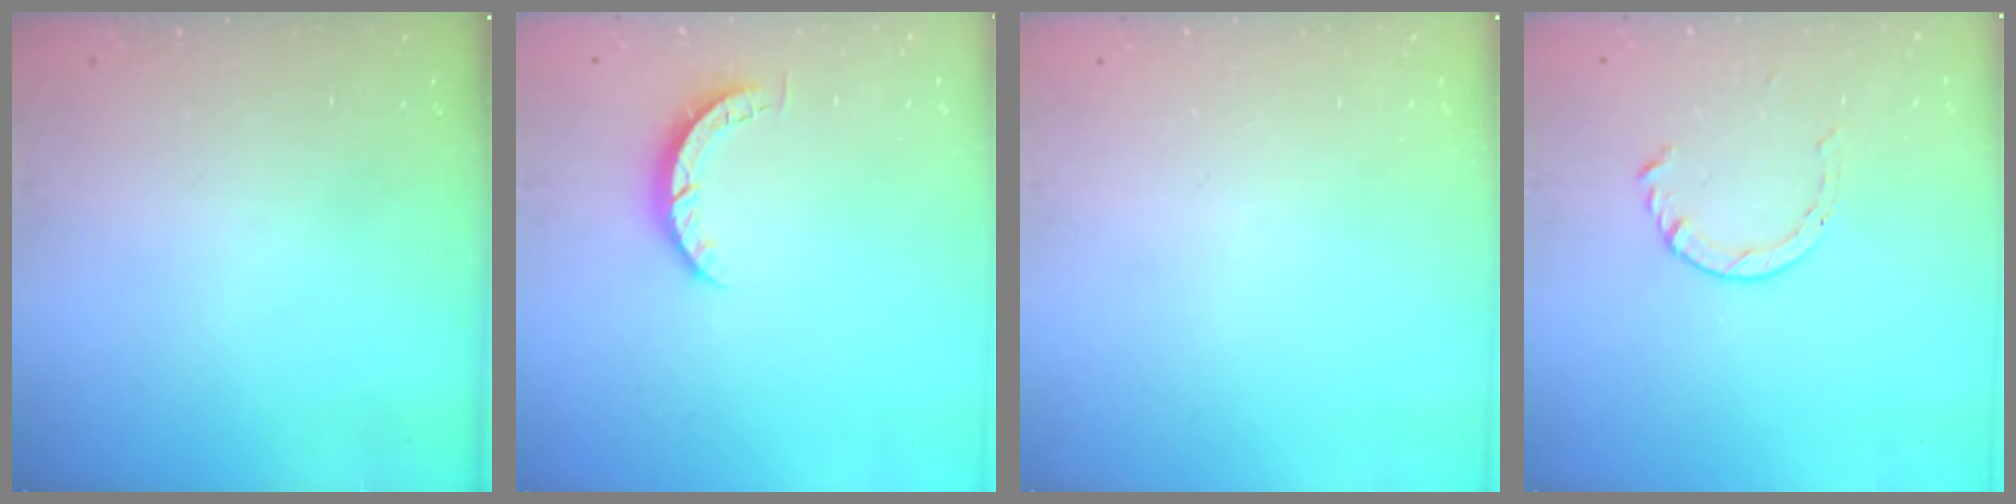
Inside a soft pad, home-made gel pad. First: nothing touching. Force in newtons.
{"total": 3.3, "press": 3.3, "slide": 0.4}
{"total": 0.0}
{"total": 3.5, "press": 3.5, "slide": 0.4}